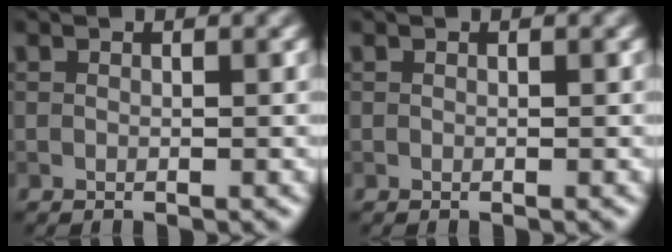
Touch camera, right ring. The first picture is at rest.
{"total": 0.0}